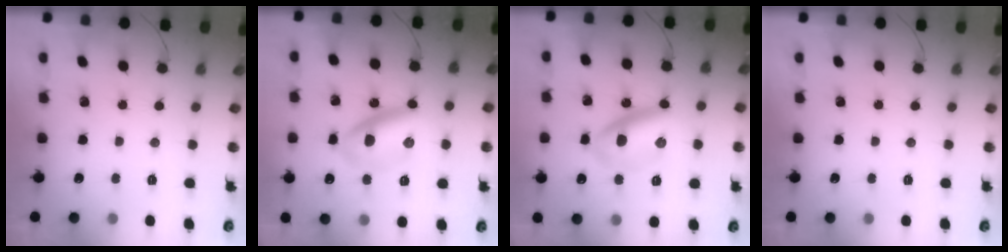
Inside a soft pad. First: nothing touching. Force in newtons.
{"total": 9.7, "press": 9.7, "slide": 0.5}
{"total": 9.7, "press": 9.7, "slide": 0.5}
{"total": 0.0}